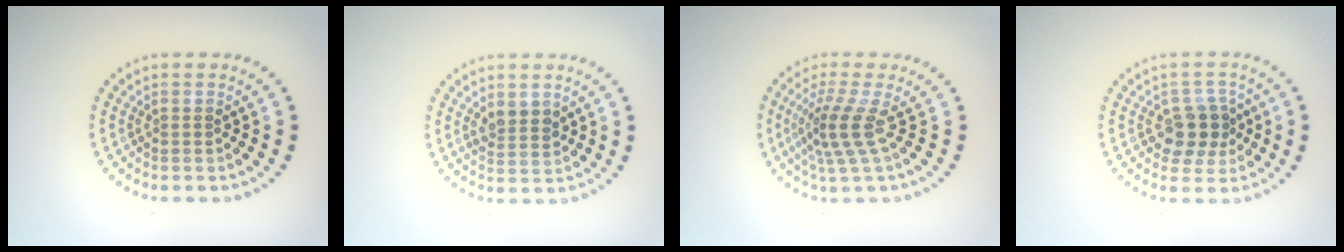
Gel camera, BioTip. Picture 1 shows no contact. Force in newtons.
{"total": 2.0, "press": 1.9, "slide": 0.7}
{"total": 3.2, "press": 2.3, "slide": 2.3}
{"total": 3.6, "press": 3.4, "slide": 1.3}